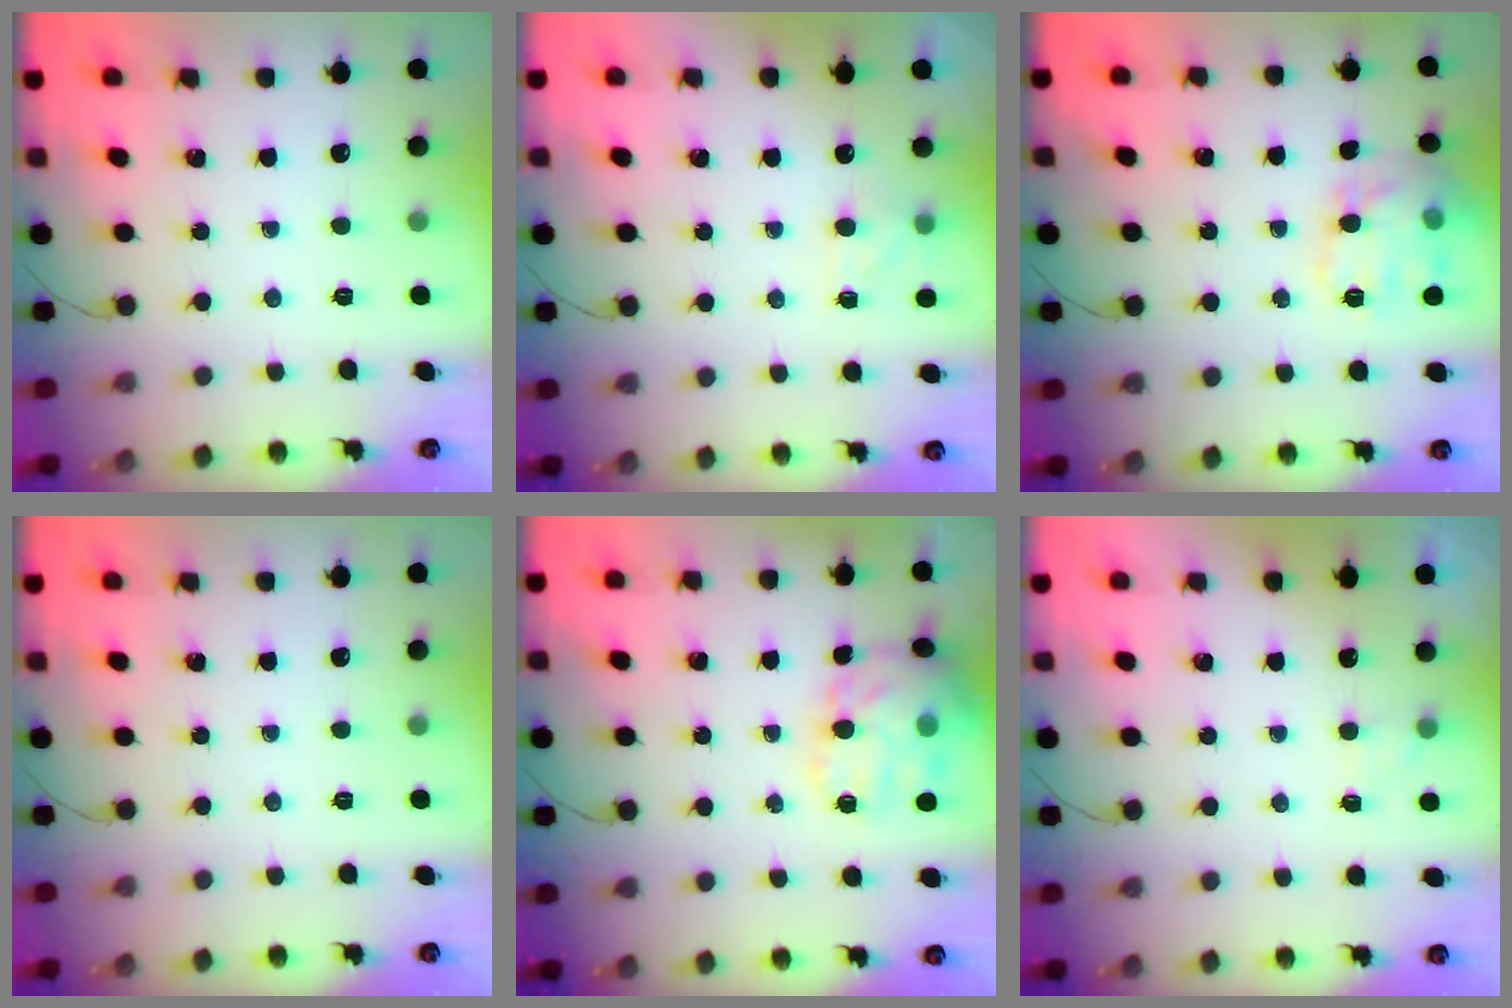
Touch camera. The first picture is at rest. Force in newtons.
{"total": 5.1, "press": 4.9, "slide": 1.5}
{"total": 15.1, "press": 15.0, "slide": 0.8}
{"total": 0.0}
{"total": 16.6, "press": 16.5, "slide": 2.1}
{"total": 2.0, "press": 1.4, "slide": 1.4}